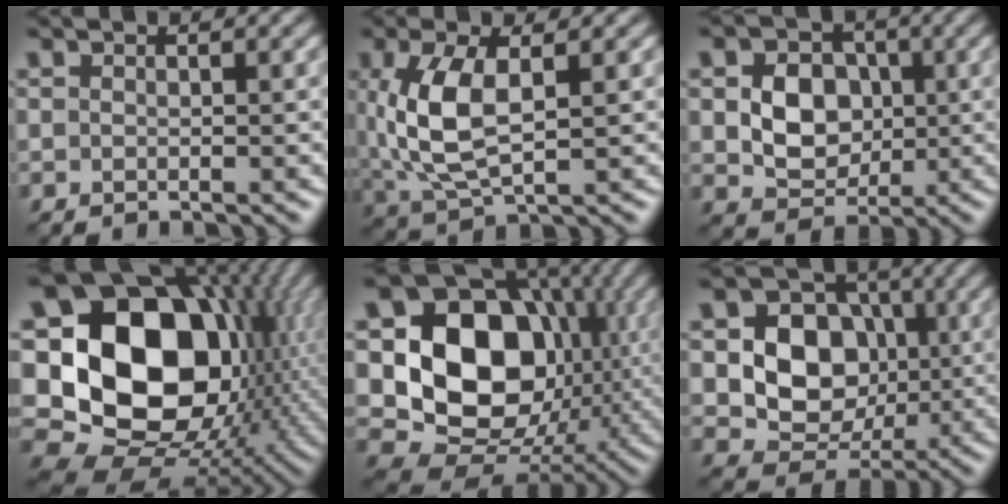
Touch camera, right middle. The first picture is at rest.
{"total": 6.6, "force": [0.8, 3.1, 5.8], "torque": [-0.139, 0.000, 0.020]}
{"total": 5.1, "force": [0.2, 4.1, 3.1], "torque": [-0.061, -0.002, 0.002]}
{"total": 19.8, "force": [1.5, 14.9, 13.0], "torque": [-0.232, -0.006, 0.050]}
{"total": 14.5, "force": [1.0, 11.2, 9.1], "torque": [-0.134, -0.006, 0.007]}
{"total": 7.9, "force": [0.2, 6.5, 4.6], "torque": [-0.069, 0.004, -0.005]}